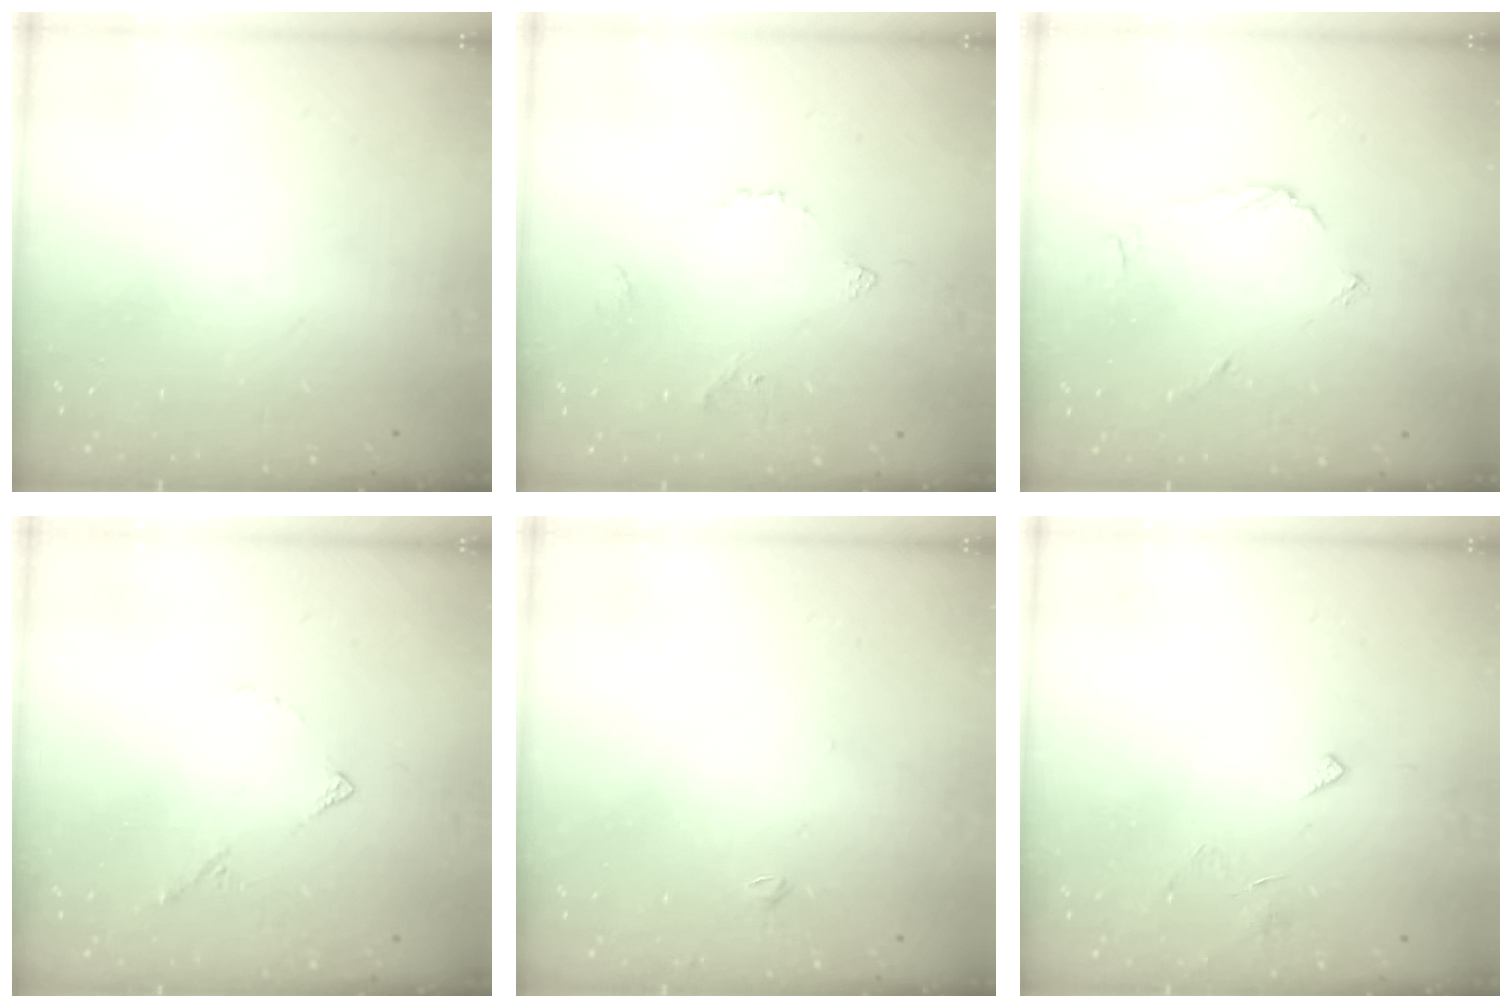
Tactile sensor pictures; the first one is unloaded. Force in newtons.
{"total": 3.6, "press": 3.5, "slide": 0.8}
{"total": 3.5, "press": 3.5, "slide": 0.5}
{"total": 4.9, "press": 4.9, "slide": 0.5}
{"total": 1.4, "press": 1.3, "slide": 0.4}
{"total": 4.2, "press": 4.2, "slide": 0.3}